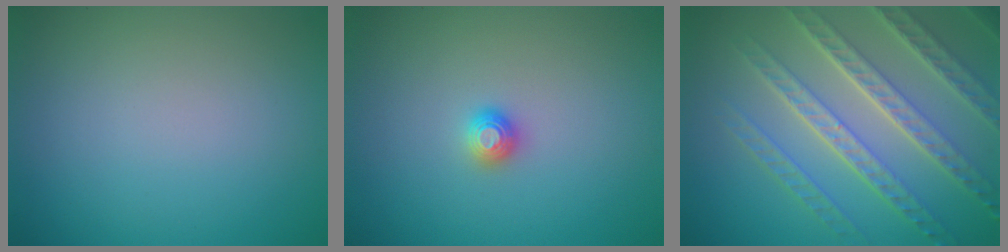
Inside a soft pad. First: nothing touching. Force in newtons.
{"total": 1.2, "press": 1.1, "slide": 0.3}
{"total": 8.1, "press": 5.6, "slide": 5.8}